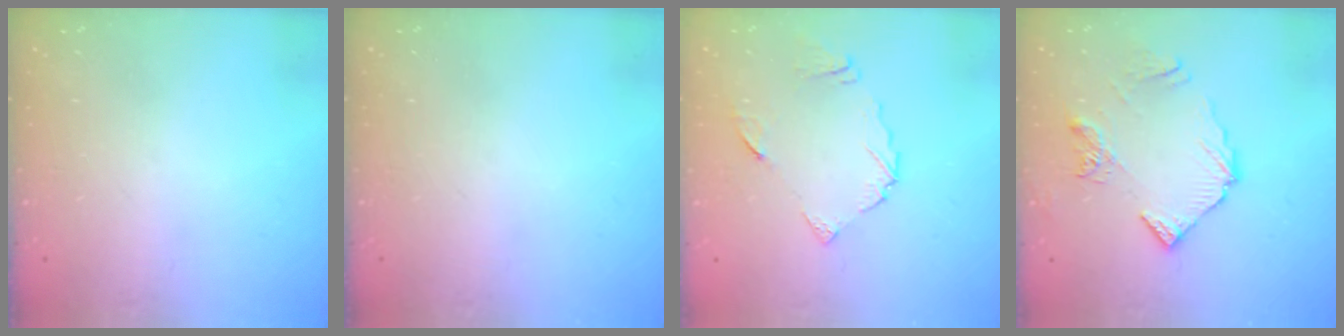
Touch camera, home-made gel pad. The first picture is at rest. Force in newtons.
{"total": 0.0}
{"total": 7.6, "press": 7.6, "slide": 0.8}
{"total": 11.0, "press": 10.9, "slide": 1.3}